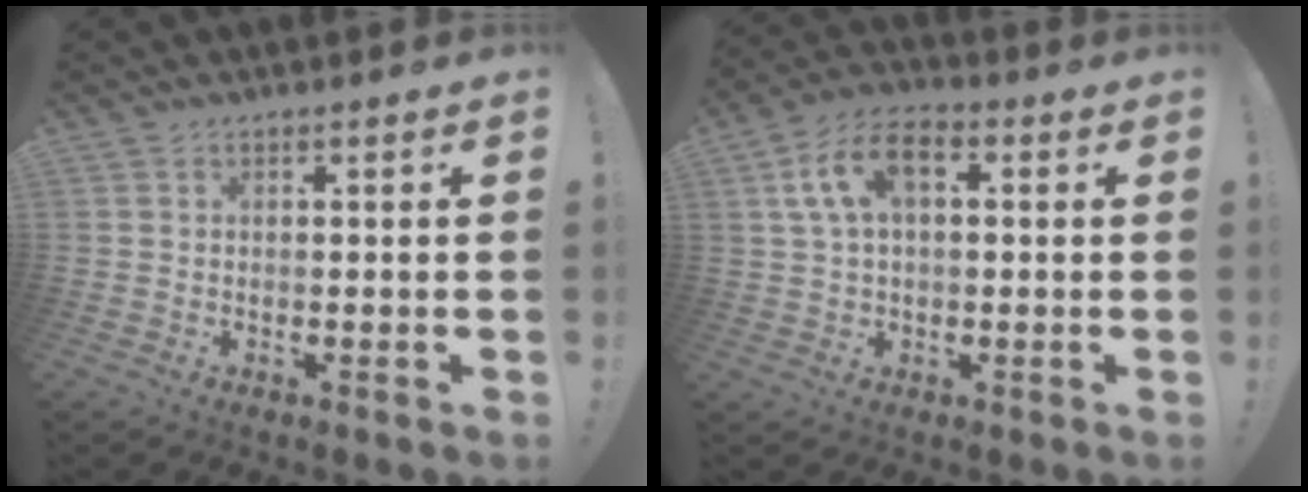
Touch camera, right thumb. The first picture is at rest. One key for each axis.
{"total": 11.1, "fx": 3.1, "fy": 6.4, "fz": 8.5, "tx": -0.158, "ty": 0.007, "tz": 0.058}